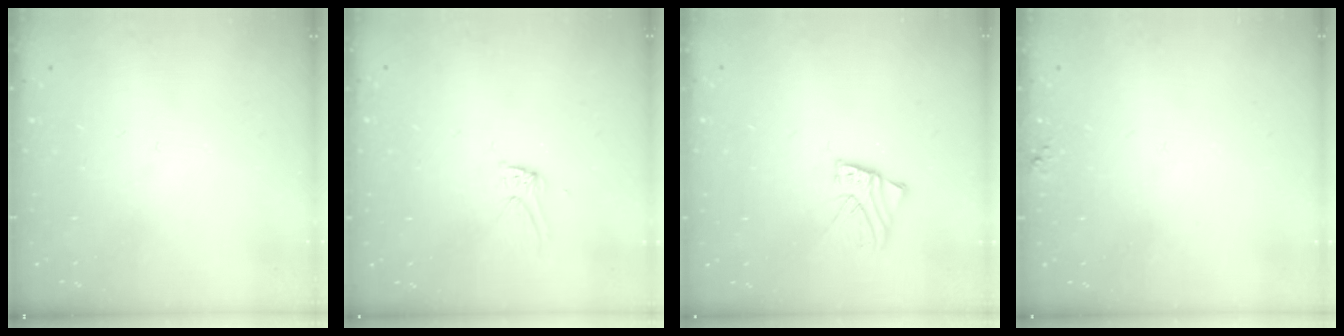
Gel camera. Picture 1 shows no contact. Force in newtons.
{"total": 6.2, "press": 6.2, "slide": 0.5}
{"total": 2.4, "press": 2.4, "slide": 0.2}
{"total": 3.8, "press": 3.8, "slide": 0.4}